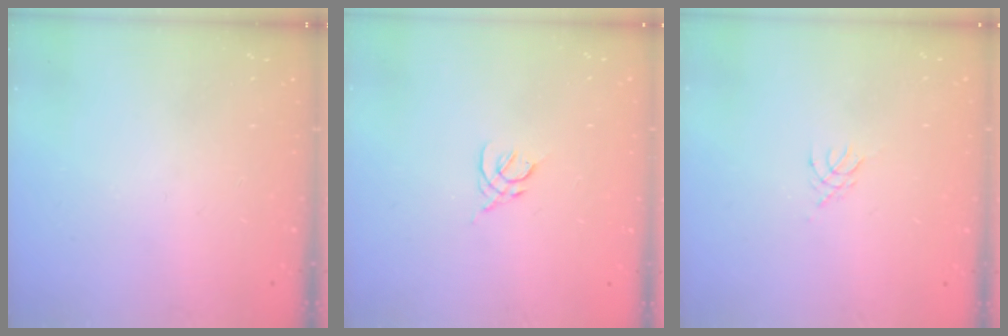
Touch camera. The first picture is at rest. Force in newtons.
{"total": 2.2, "press": 2.1, "slide": 0.6}
{"total": 2.8, "press": 2.7, "slide": 0.6}